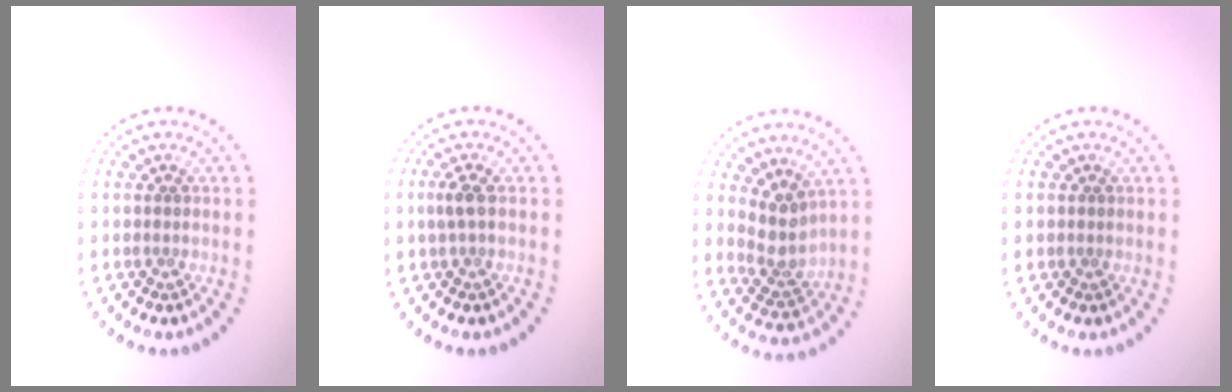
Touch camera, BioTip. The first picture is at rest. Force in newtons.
{"total": 1.1, "press": 1.0, "slide": 0.5}
{"total": 3.0, "press": 2.3, "slide": 1.9}
{"total": 0.0}